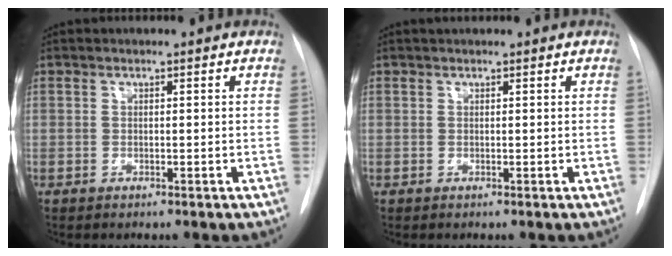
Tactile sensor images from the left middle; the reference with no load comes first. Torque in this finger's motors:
{"motor_torque": [0.14, -0.11, -0.03, 0.00]}